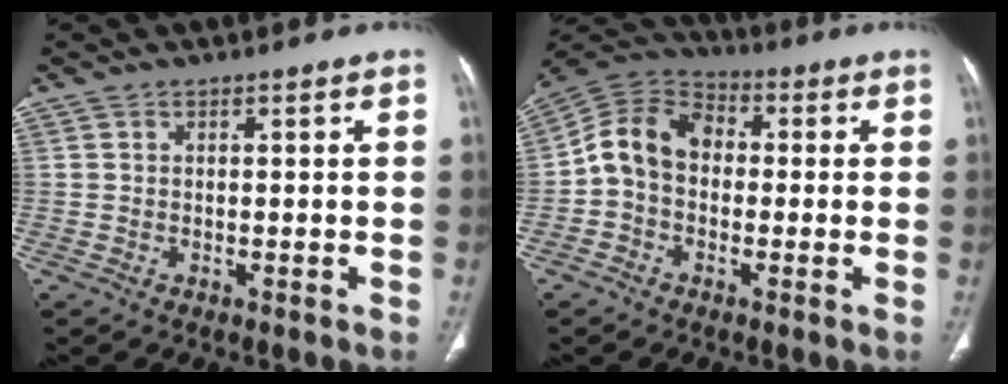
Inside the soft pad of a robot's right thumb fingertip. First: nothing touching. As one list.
[{"total": 10.2, "force": [-0.7, 8.0, 6.3], "torque": [-0.104, 0.036, -0.029]}]